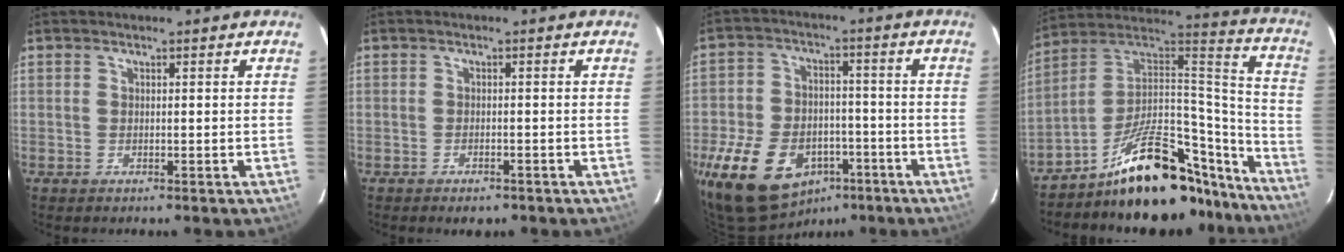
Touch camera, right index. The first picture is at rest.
{"total": 2.9, "force": [-2.0, 1.5, 1.4], "torque": [-0.028, -0.004, -0.028]}
{"total": 18.6, "force": [-9.8, 12.2, 10.0], "torque": [-0.231, 0.006, -0.144]}
{"total": 25.4, "force": [-18.8, 10.0, 13.8], "torque": [-0.196, 0.054, -0.278]}